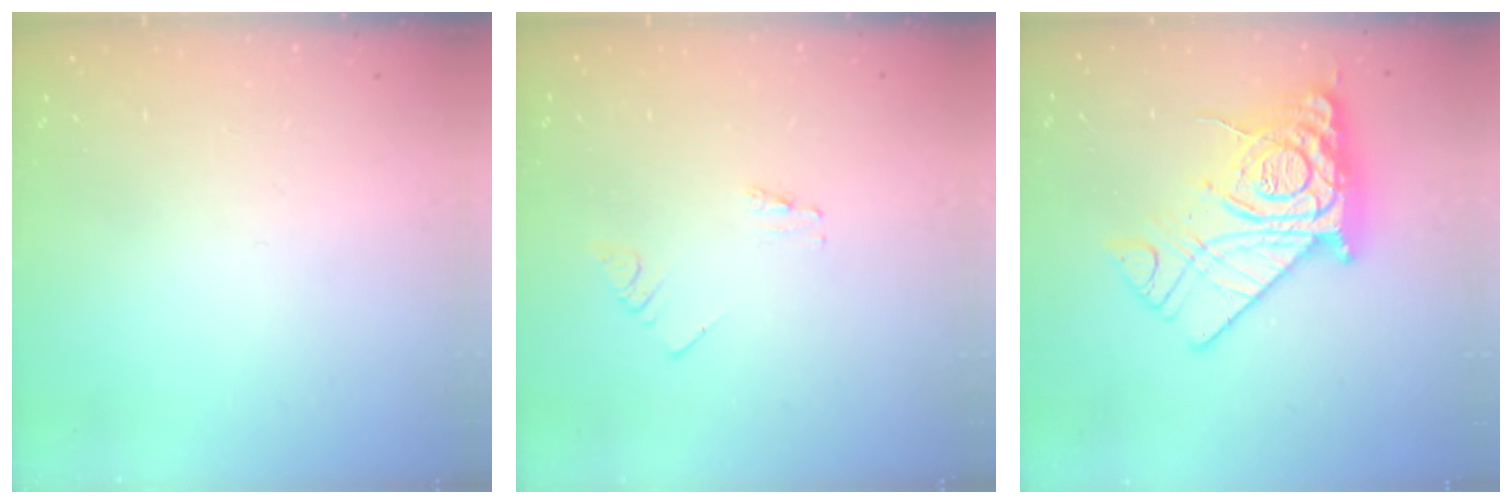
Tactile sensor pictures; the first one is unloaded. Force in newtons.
{"total": 0.7, "press": 0.7, "slide": 0.1}
{"total": 21.4, "press": 21.3, "slide": 2.0}